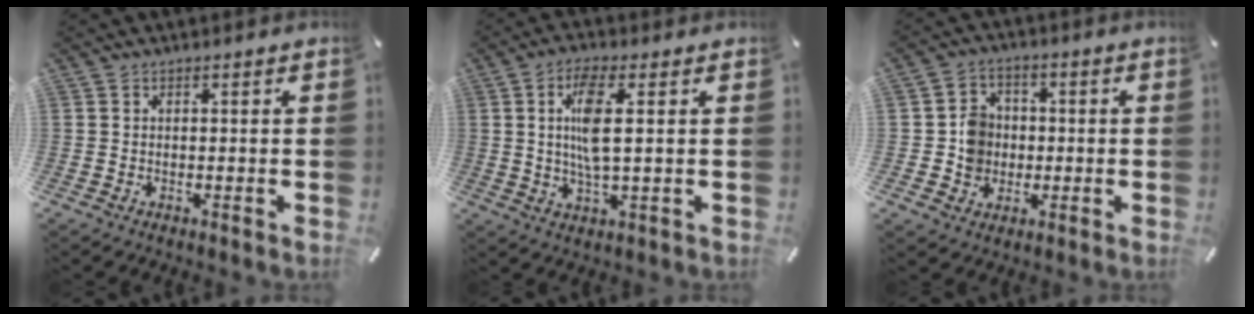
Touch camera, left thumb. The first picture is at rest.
{"total": 8.5, "force": [1.6, 2.4, 8.1], "torque": [-0.185, -0.006, 0.017]}
{"total": 7.1, "force": [-0.8, 6.7, 2.3], "torque": [-0.034, 0.015, -0.010]}